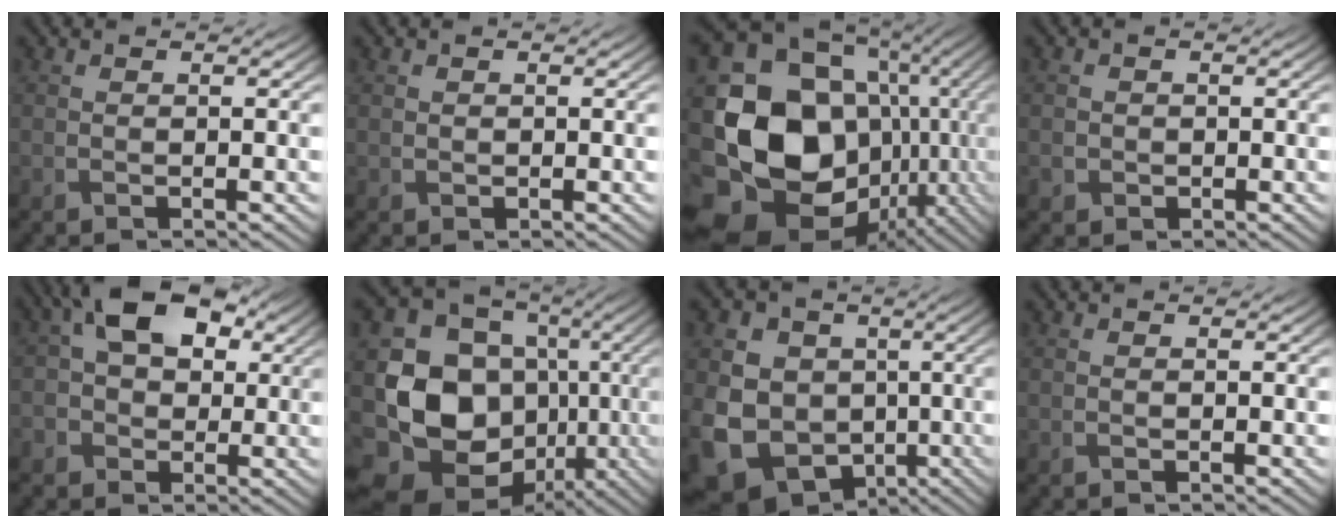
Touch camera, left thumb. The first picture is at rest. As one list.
[{"total": 0.7, "force": [0.1, 0.6, 0.1], "torque": [-0.007, -0.004, 0.004]}, {"total": 24.0, "force": [-4.8, 19.6, 13.0], "torque": [-0.269, -0.048, -0.080]}, {"total": 1.3, "force": [-0.3, 1.3, 0.1], "torque": [0.000, -0.005, -0.008]}, {"total": 8.8, "force": [1.5, 6.6, 5.6], "torque": [-0.113, 0.012, 0.018]}, {"total": 14.6, "force": [-2.9, 12.1, 7.7], "torque": [-0.182, -0.024, -0.060]}, {"total": 14.0, "force": [-1.7, 12.2, 6.6], "torque": [-0.166, -0.020, -0.053]}, {"total": 0.0}]